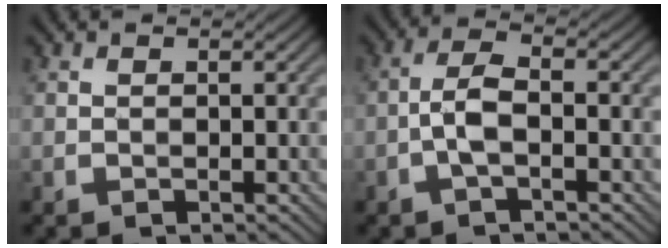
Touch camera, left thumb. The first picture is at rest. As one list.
[{"total": 3.7, "force": [-1.3, 1.2, 3.3], "torque": [-0.072, 0.007, -0.035]}]